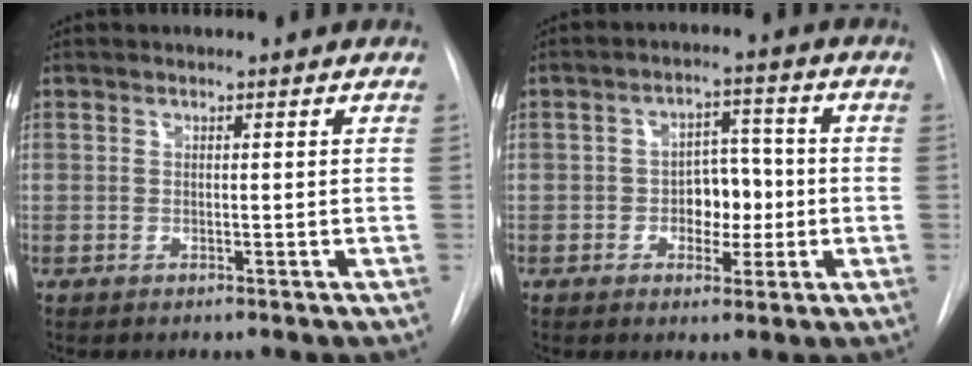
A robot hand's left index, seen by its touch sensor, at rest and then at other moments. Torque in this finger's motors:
{"motor_torque": [0.05, 0.03, 0.09, 0.04]}